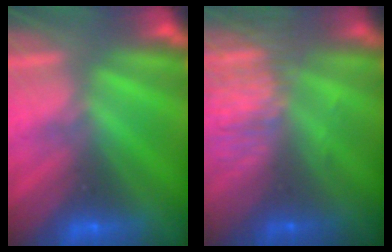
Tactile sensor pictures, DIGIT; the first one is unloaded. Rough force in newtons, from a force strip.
{"total": 8.9}